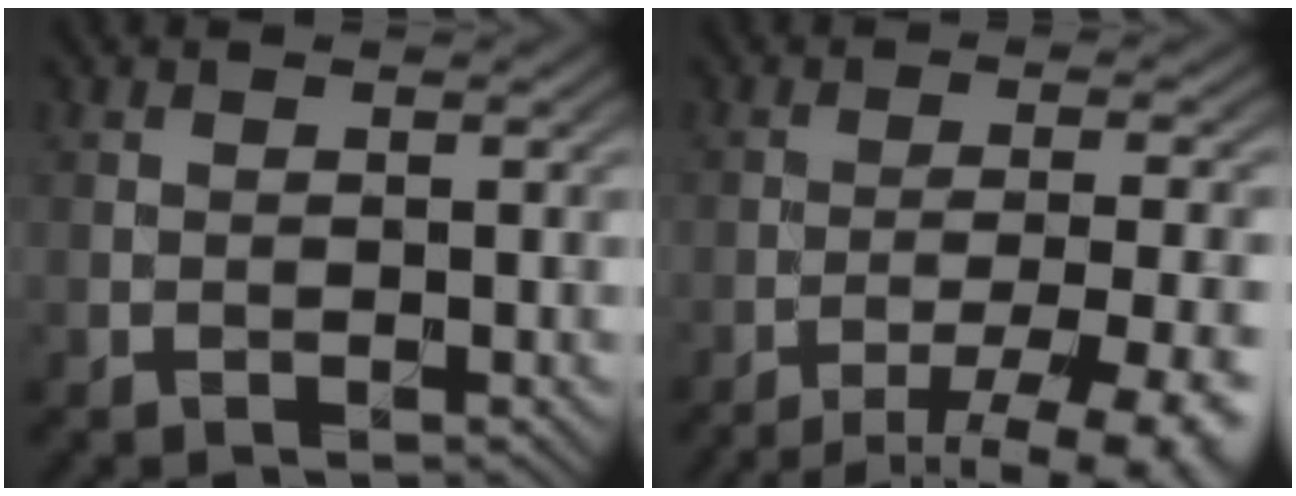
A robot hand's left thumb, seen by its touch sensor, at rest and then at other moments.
{"total": 11.7, "force": [-8.3, 2.7, 7.8], "torque": [-0.116, -0.005, -0.102]}